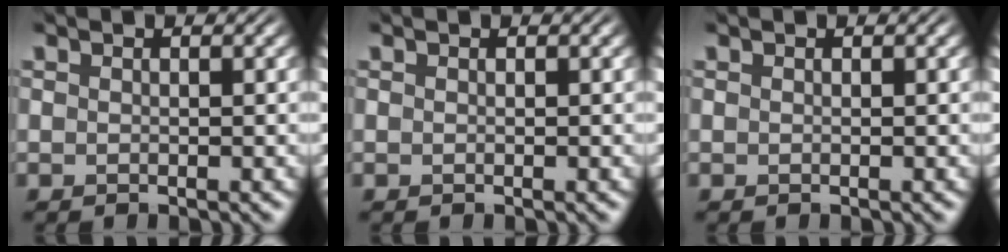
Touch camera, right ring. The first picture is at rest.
{"total": 0.0}
{"total": 0.0}